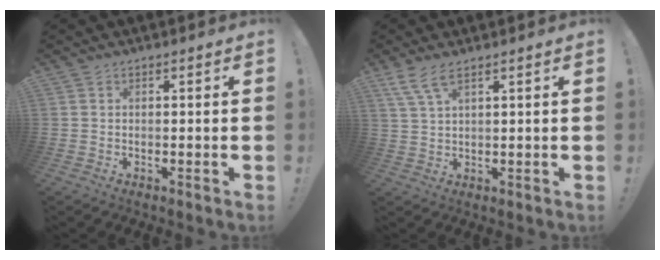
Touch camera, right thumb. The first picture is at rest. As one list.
[{"total": 6.2, "force": [3.9, 1.4, 4.6], "torque": [-0.097, -0.010, 0.074]}]